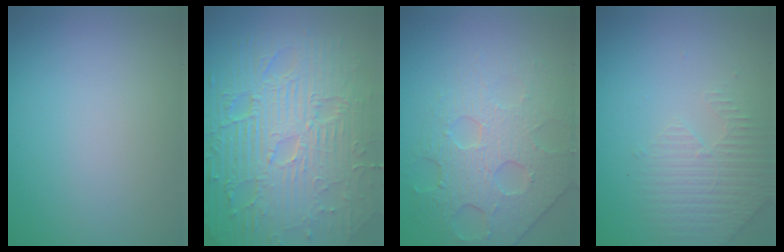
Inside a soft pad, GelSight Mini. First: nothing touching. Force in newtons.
{"total": 11.9, "press": 7.7, "slide": 9.1}
{"total": 4.9, "press": 4.5, "slide": 1.9}
{"total": 3.1, "press": 3.1, "slide": 0.7}